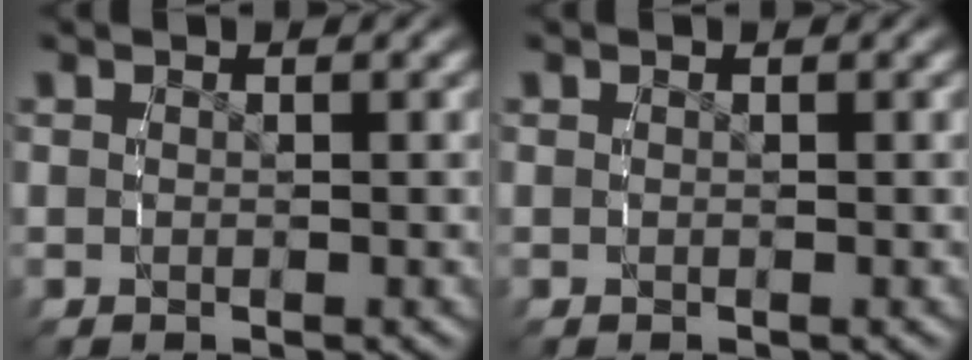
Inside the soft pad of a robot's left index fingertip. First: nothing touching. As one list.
[{"total": 0.0}]